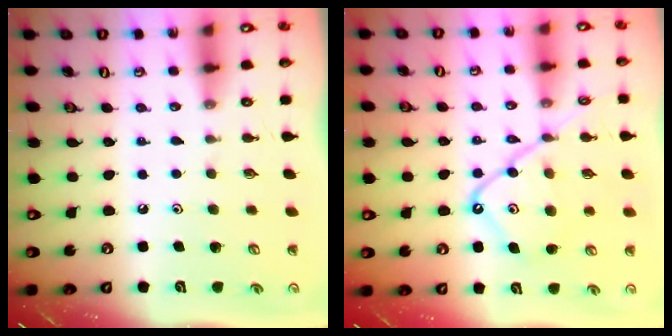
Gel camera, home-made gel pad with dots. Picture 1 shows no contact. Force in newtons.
{"total": 15.3, "press": 15.2, "slide": 1.6}